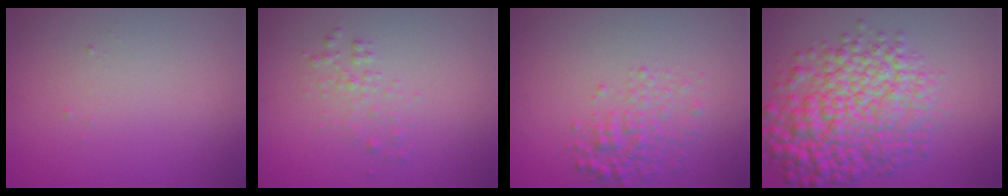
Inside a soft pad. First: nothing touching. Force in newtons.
{"total": 1.3, "press": 1.3, "slide": 0.1}
{"total": 2.7, "press": 2.7, "slide": 0.1}
{"total": 9.8, "press": 9.8, "slide": 0.2}